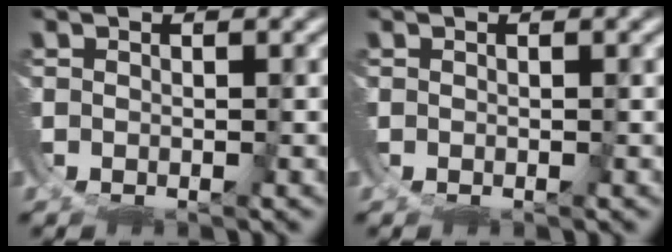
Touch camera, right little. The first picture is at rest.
{"total": 0.0}